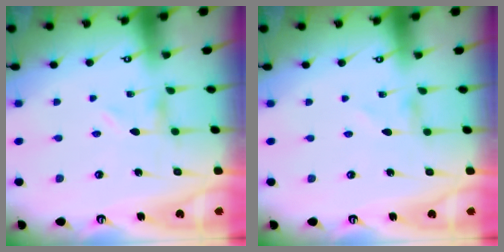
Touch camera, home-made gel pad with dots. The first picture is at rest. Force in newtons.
{"total": 0.6, "press": 0.6, "slide": 0.1}